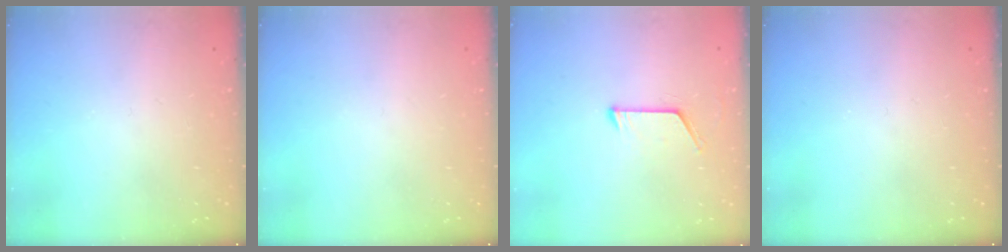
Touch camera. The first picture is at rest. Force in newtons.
{"total": 0.0}
{"total": 6.9, "press": 6.9, "slide": 0.7}
{"total": 0.0}